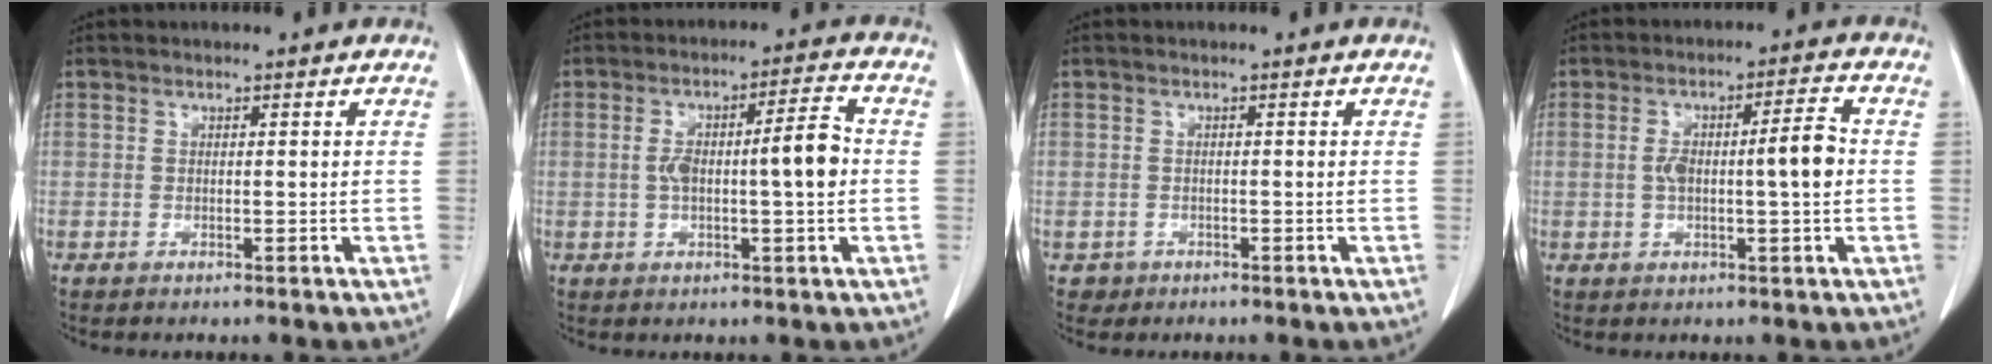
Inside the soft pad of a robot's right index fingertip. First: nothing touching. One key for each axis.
{"total": 8.5, "fx": -0.1, "fy": 1.4, "fz": 8.4, "tx": -0.145, "ty": 0.023, "tz": -0.002}
{"total": 1.6, "fx": -0.7, "fy": 1.5, "fz": -0.2, "tx": 0.002, "ty": 0.008, "tz": -0.010}
{"total": 7.4, "fx": -0.1, "fy": 1.2, "fz": 7.3, "tx": -0.130, "ty": 0.019, "tz": 0.000}